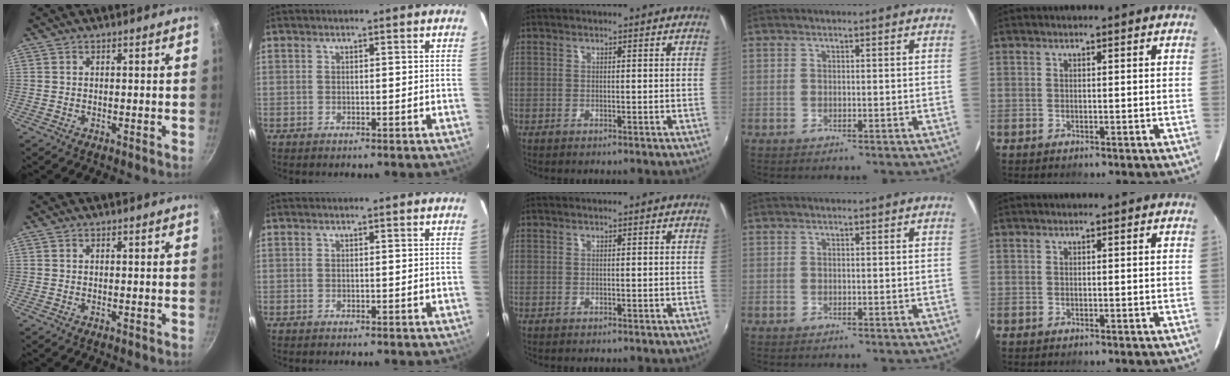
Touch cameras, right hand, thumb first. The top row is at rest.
{}